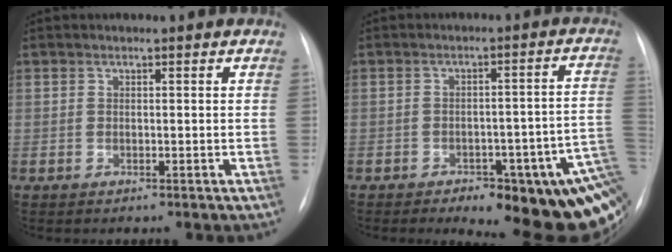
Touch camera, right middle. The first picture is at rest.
{"total": 18.7, "force": [-10.4, 6.7, 14.1], "torque": [-0.093, 0.030, -0.119]}